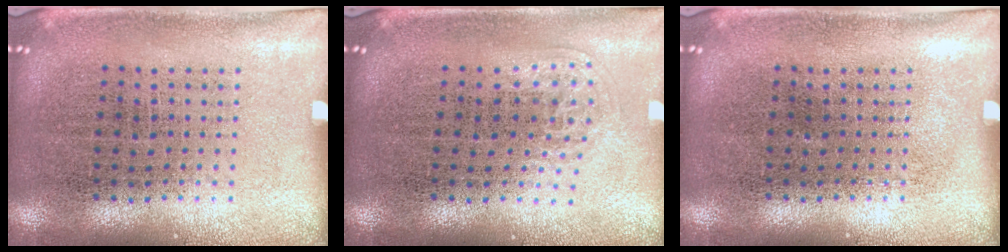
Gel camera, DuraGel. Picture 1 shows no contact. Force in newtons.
{"total": 1.0, "press": 0.7, "slide": 0.7}
{"total": 0.0}